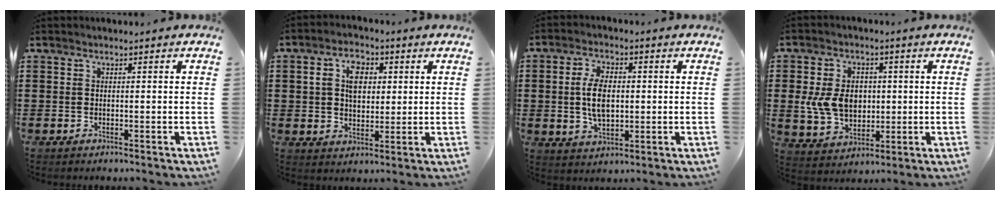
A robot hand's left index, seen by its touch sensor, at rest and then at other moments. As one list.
[{"total": 6.4, "force": [1.9, 4.2, 4.4], "torque": [-0.084, 0.012, 0.027]}, {"total": 7.2, "force": [0.3, 3.9, 6.1], "torque": [-0.122, 0.006, 0.001]}, {"total": 8.3, "force": [0.5, 6.3, 5.4], "torque": [-0.126, 0.009, 0.005]}]